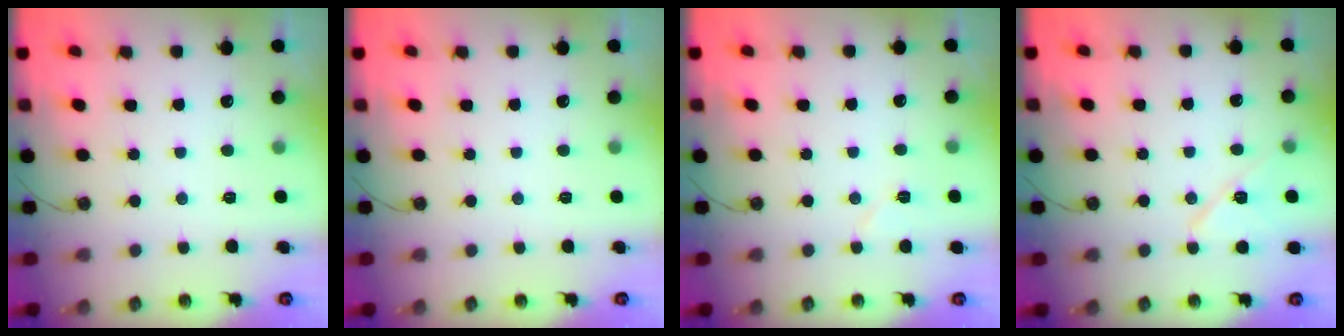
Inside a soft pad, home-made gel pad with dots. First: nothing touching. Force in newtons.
{"total": 0.0}
{"total": 5.4, "press": 4.7, "slide": 2.6}
{"total": 9.9, "press": 9.1, "slide": 3.8}